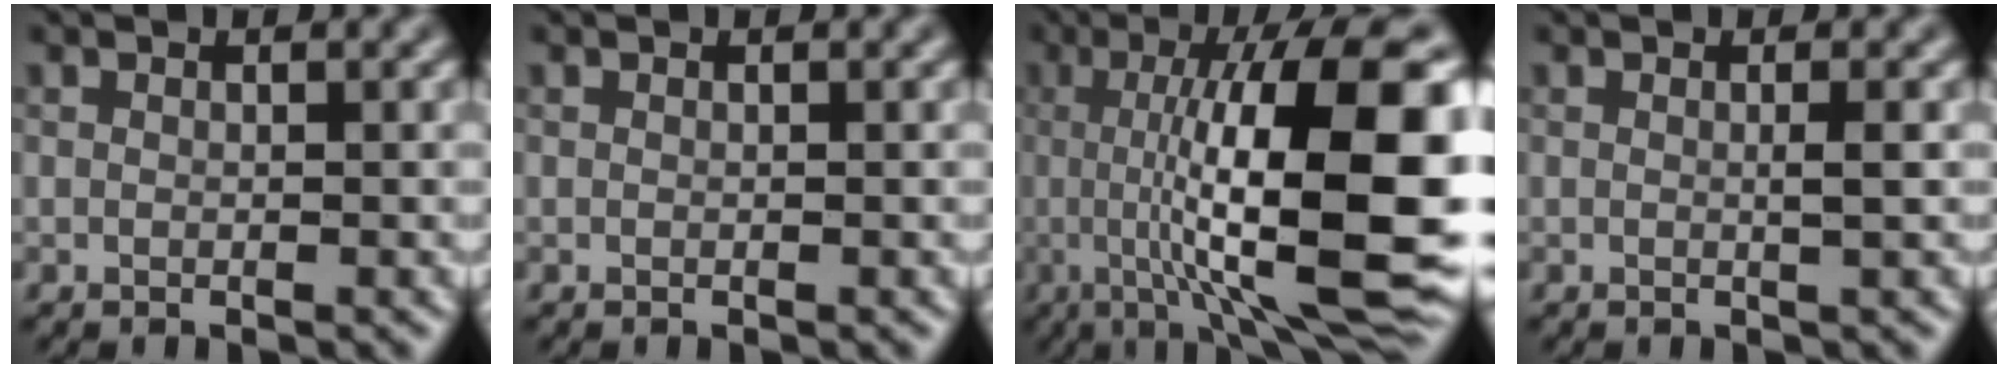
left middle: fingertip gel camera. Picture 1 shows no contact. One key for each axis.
{"total": 0.0}
{"total": 15.8, "fx": -0.2, "fy": 4.2, "fz": 15.2, "tx": -0.203, "ty": 0.012, "tz": -0.003}
{"total": 1.0, "fx": 0.0, "fy": 0.2, "fz": 1.0, "tx": -0.014, "ty": 0.001, "tz": -0.004}